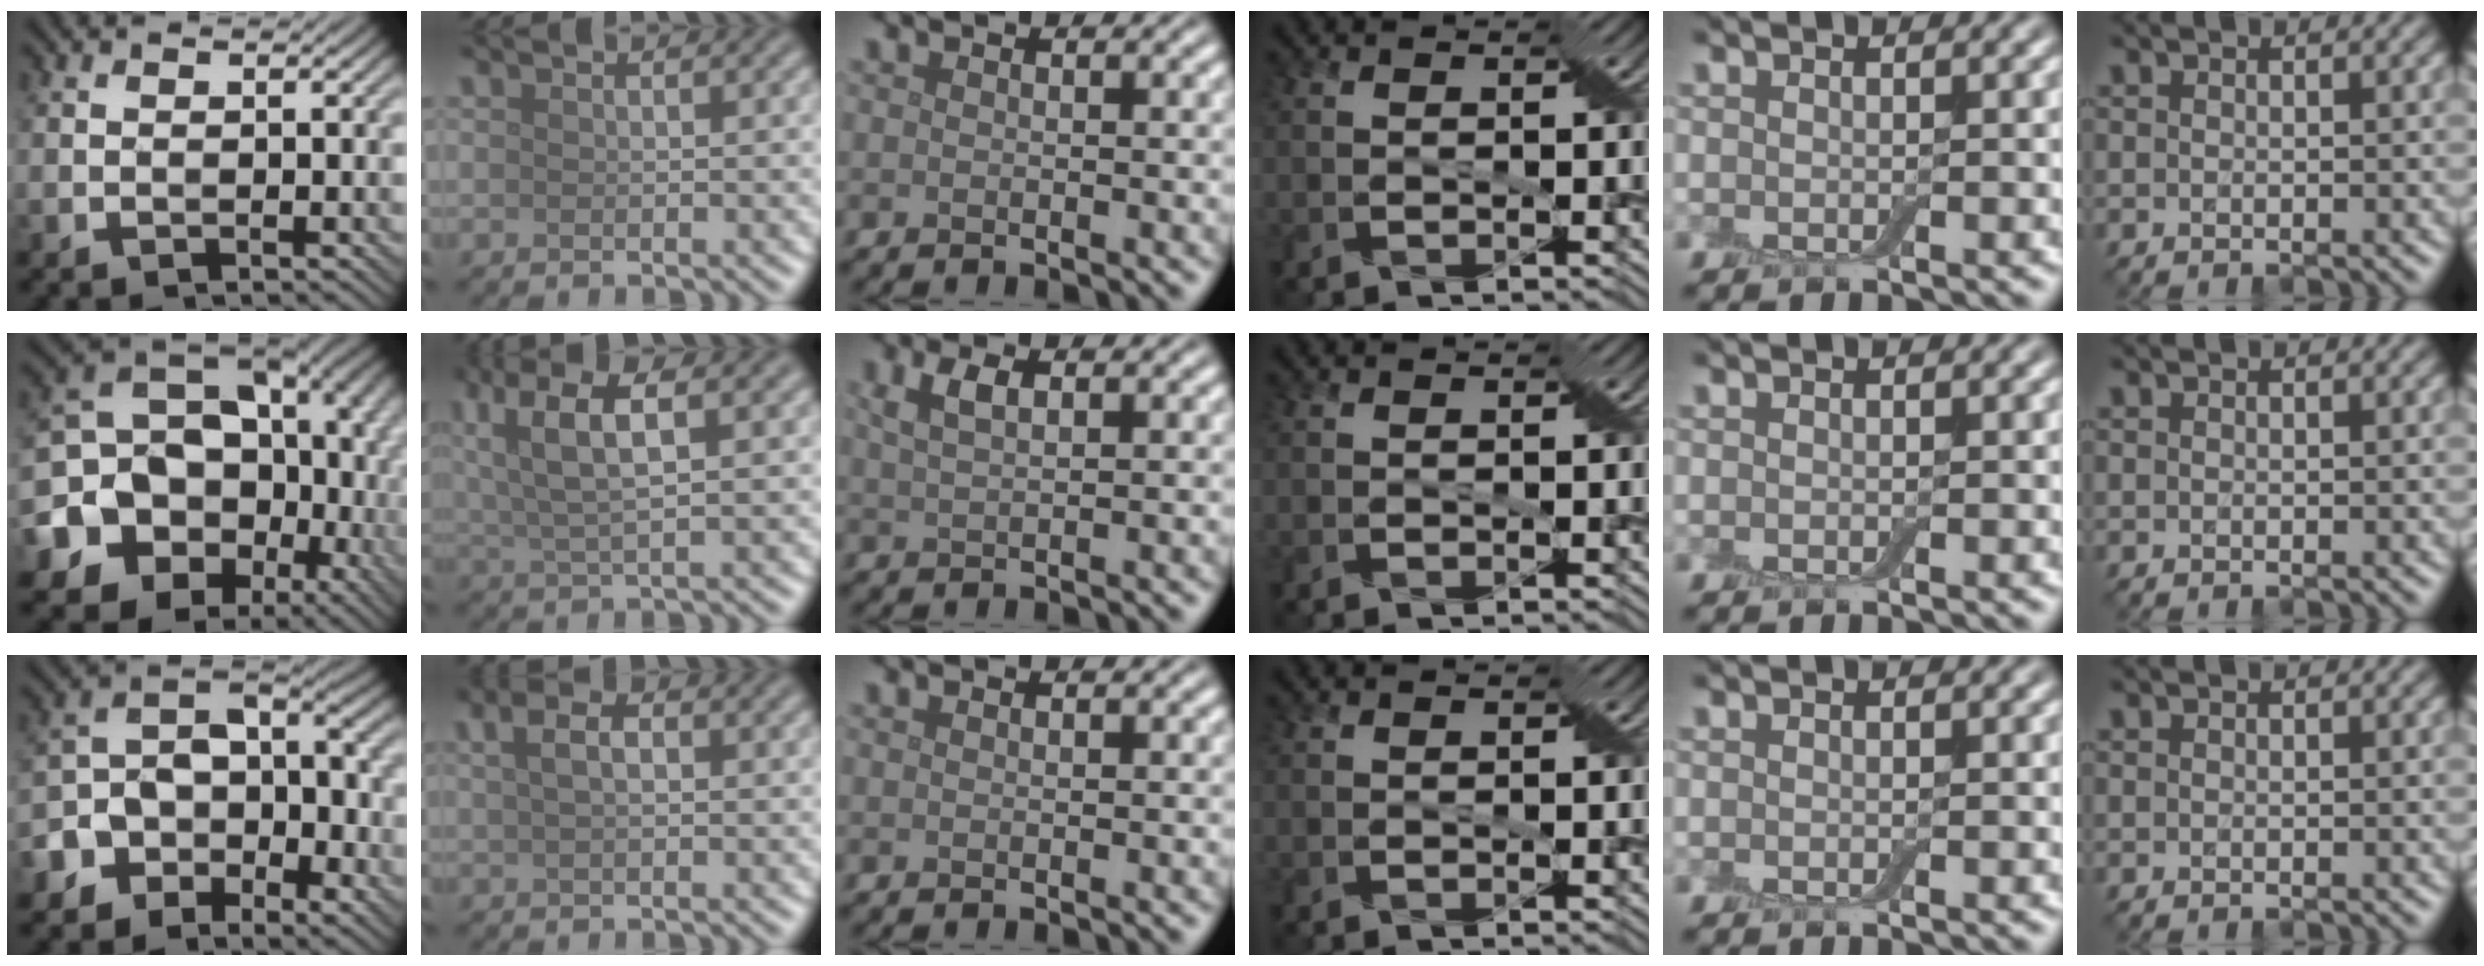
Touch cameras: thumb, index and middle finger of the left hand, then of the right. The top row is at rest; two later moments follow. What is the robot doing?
{"motion": "squeeze", "object": "air blower"}